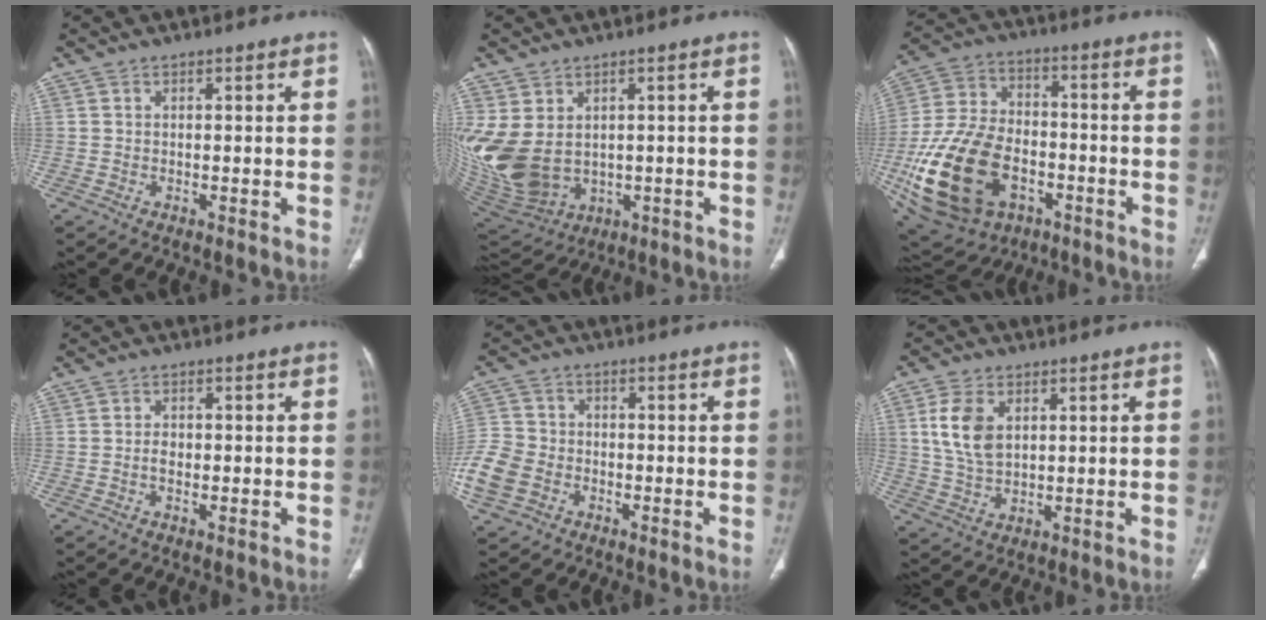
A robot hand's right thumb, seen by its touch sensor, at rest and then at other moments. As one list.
[{"total": 15.7, "force": [0.0, 11.9, 10.2], "torque": [-0.238, -0.008, 0.042]}, {"total": 25.1, "force": [-7.9, 16.7, 17.0], "torque": [-0.348, 0.025, -0.117]}, {"total": 1.9, "force": [-0.5, 1.2, 1.5], "torque": [-0.027, 0.004, -0.010]}, {"total": 9.7, "force": [-3.7, 7.6, 4.9], "torque": [-0.108, 0.018, -0.073]}, {"total": 8.2, "force": [2.3, 5.2, 5.9], "torque": [-0.111, -0.004, 0.051]}]